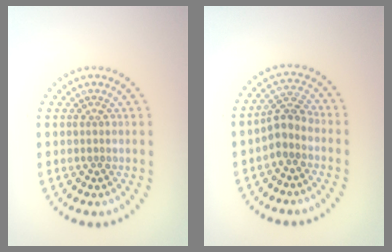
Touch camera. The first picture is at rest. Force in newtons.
{"total": 2.6, "press": 2.1, "slide": 1.6}